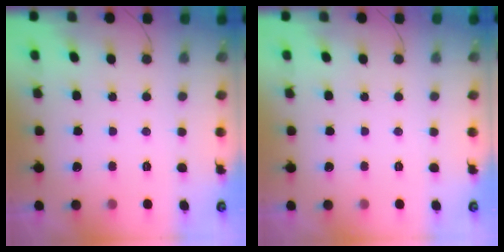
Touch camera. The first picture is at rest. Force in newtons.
{"total": 0.0}